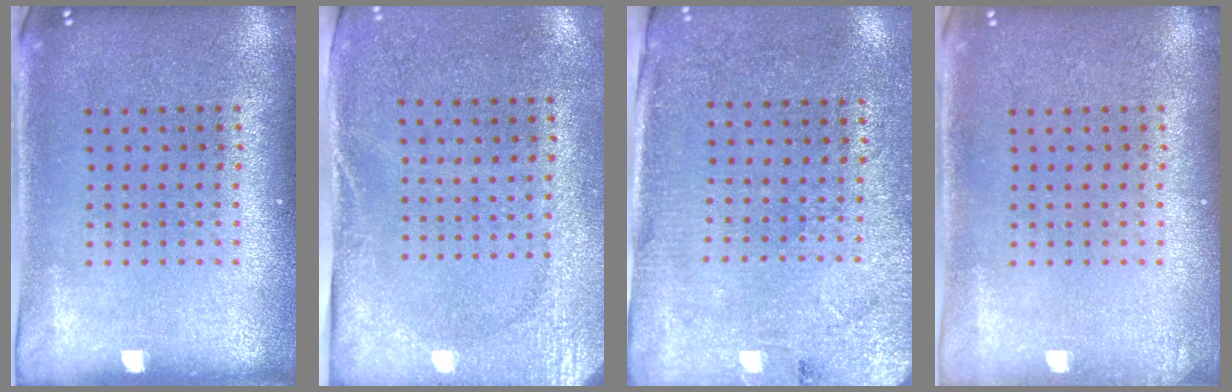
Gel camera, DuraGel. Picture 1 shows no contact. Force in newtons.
{"total": 2.7, "press": 2.1, "slide": 1.6}
{"total": 2.7, "press": 2.4, "slide": 1.3}
{"total": 0.6, "press": 0.6, "slide": 0.0}